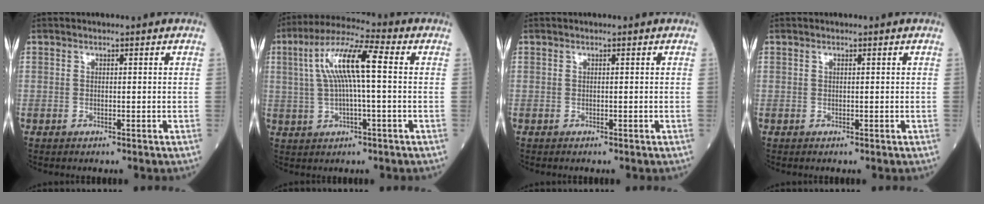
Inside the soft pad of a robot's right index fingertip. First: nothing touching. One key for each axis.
{"total": 10.8, "fx": 1.6, "fy": 1.3, "fz": 10.6, "tx": -0.208, "ty": 0.027, "tz": 0.028}
{"total": 0.0}
{"total": 0.0}